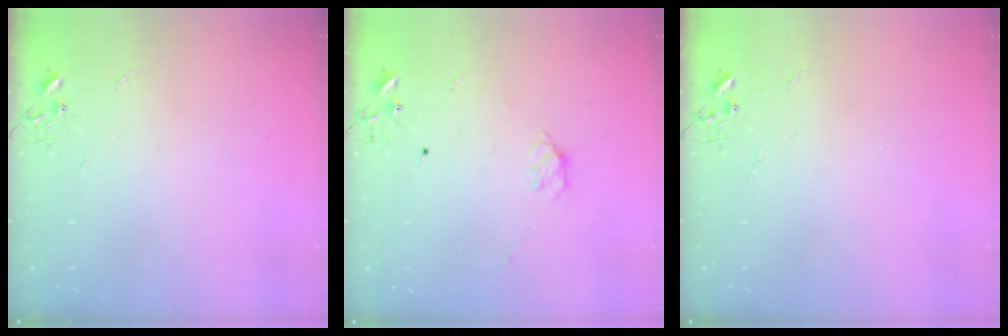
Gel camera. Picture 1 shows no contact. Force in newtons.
{"total": 3.4, "press": 3.4, "slide": 0.7}
{"total": 0.0}